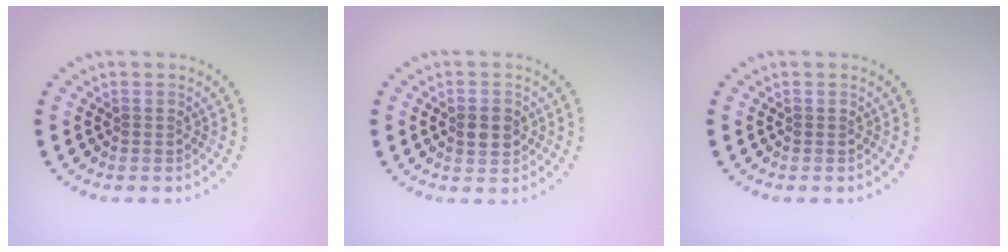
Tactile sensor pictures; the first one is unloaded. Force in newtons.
{"total": 2.2, "press": 2.2, "slide": 0.1}
{"total": 0.0}